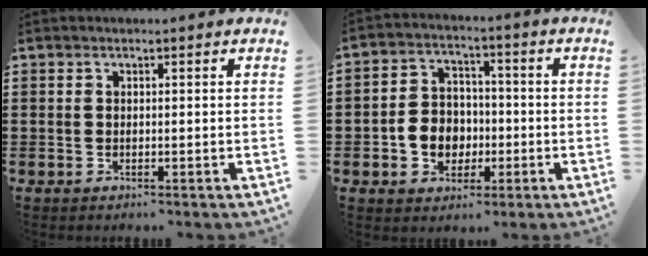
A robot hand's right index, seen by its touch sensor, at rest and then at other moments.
{"total": 6.4, "force": [-1.7, 5.5, 2.8], "torque": [-0.060, 0.011, -0.033]}